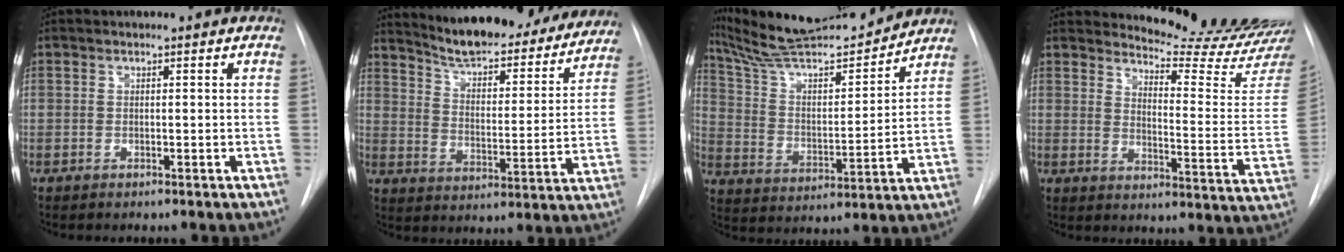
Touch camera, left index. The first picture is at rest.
{"total": 24.3, "force": [21.9, 5.4, 9.1], "torque": [-0.132, -0.026, 0.293]}
{"total": 19.2, "force": [17.9, 2.0, 6.8], "torque": [-0.122, 0.004, 0.294]}
{"total": 17.8, "force": [17.4, -1.1, 3.9], "torque": [-0.063, -0.144, 0.206]}